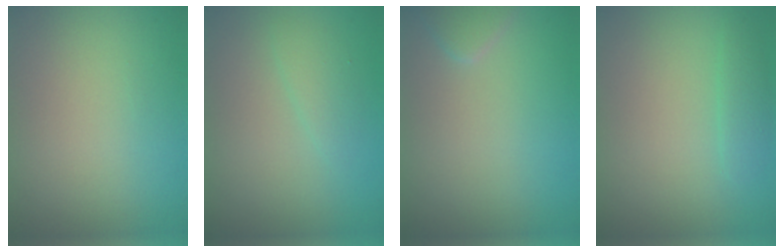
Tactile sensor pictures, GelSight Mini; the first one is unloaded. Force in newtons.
{"total": 1.2, "press": 1.2, "slide": 0.1}
{"total": 1.3, "press": 1.3, "slide": 0.1}
{"total": 1.3, "press": 1.3, "slide": 0.1}